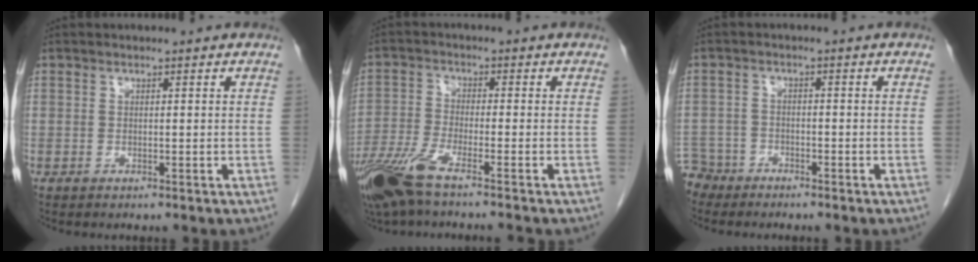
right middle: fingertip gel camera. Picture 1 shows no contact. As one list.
[{"total": 9.1, "force": [-6.7, 0.5, 6.1], "torque": [-0.125, -0.025, -0.129]}, {"total": 5.0, "force": [-4.3, 2.4, -0.6], "torque": [0.019, -0.001, -0.085]}]